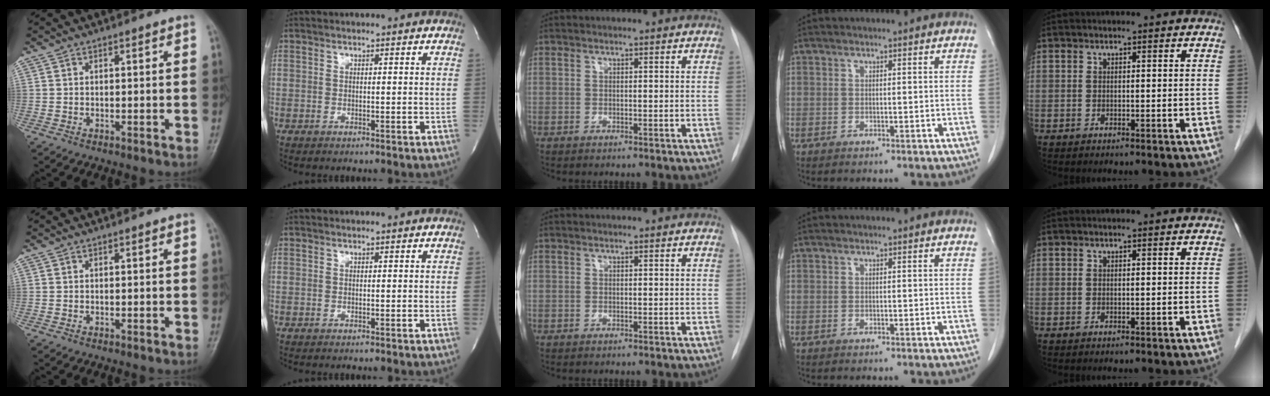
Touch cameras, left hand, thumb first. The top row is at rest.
{}